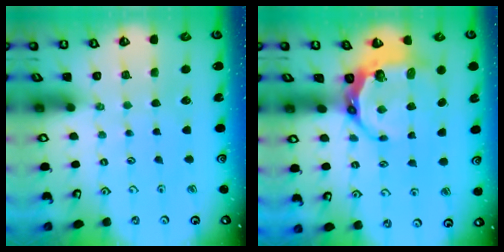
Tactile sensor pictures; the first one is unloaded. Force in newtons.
{"total": 8.6, "press": 7.5, "slide": 4.2}